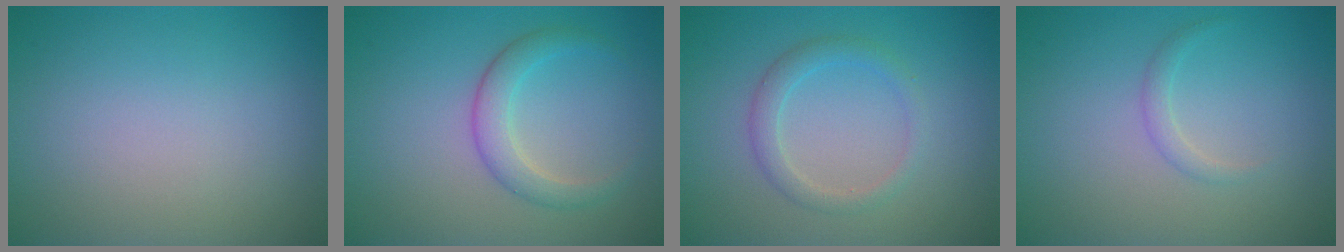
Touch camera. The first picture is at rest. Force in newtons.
{"total": 2.7, "press": 2.7, "slide": 0.1}
{"total": 2.1, "press": 2.1, "slide": 0.2}
{"total": 1.0, "press": 1.0, "slide": 0.1}